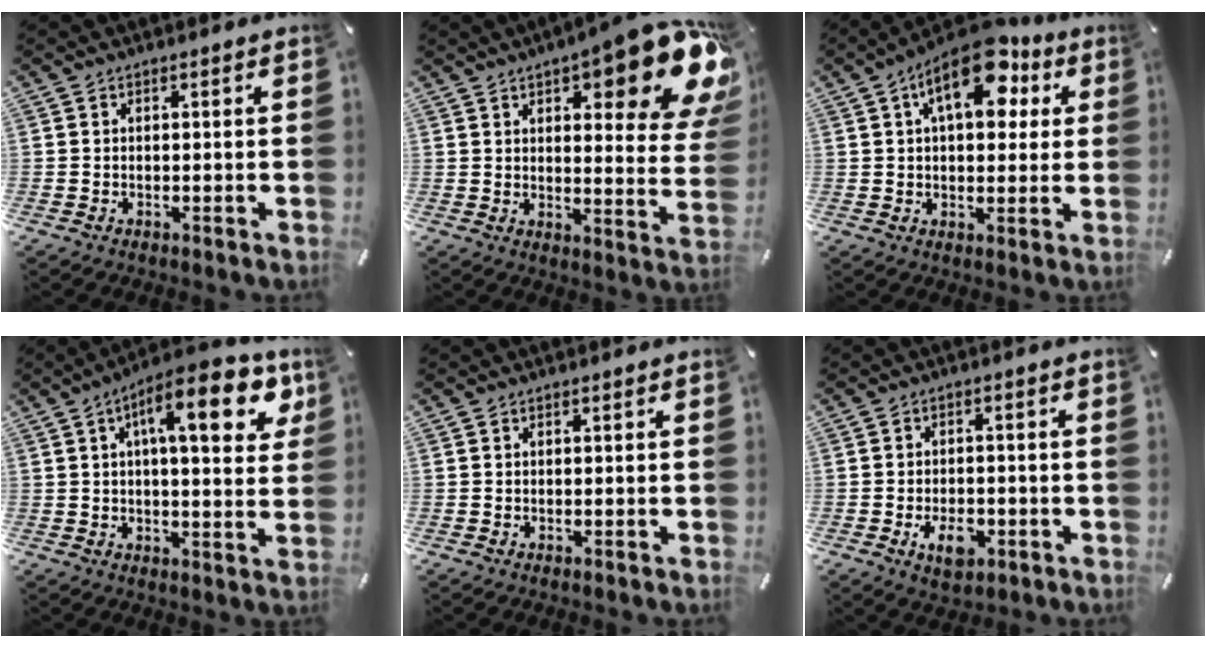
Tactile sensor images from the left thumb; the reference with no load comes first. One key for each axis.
{"total": 18.2, "fx": 10.4, "fy": 5.2, "fz": 13.9, "tx": -0.183, "ty": -0.073, "tz": 0.164}
{"total": 14.4, "fx": 6.2, "fy": 7.8, "fz": 10.4, "tx": -0.152, "ty": -0.012, "tz": 0.105}
{"total": 16.5, "fx": 6.7, "fy": 5.7, "fz": 14.0, "tx": -0.204, "ty": -0.016, "tz": 0.099}
{"total": 0.0}
{"total": 6.1, "fx": -2.4, "fy": 3.7, "fz": 4.2, "tx": -0.069, "ty": 0.002, "tz": -0.046}